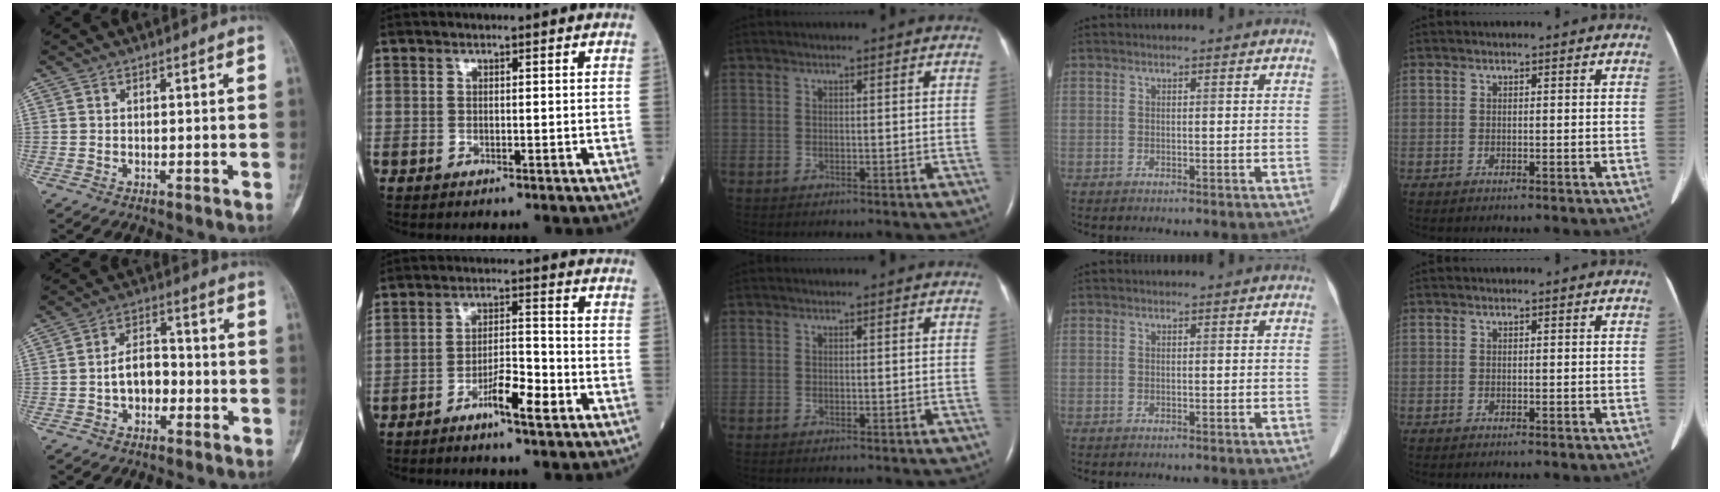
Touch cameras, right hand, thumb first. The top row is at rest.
{"thumb": {"total": 6.4, "force": [-1.7, 4.3, 4.4], "torque": [-0.050, 0.027, -0.039]}, "index": {"total": 5.8, "force": [-3.3, 0.8, 4.7], "torque": [-0.082, 0.004, -0.060]}}